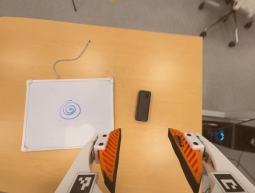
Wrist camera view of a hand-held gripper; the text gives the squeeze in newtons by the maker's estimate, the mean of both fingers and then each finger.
{"total": 0.0}